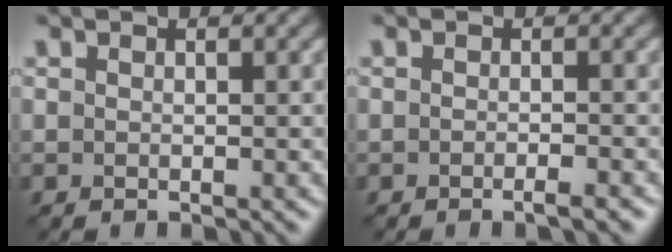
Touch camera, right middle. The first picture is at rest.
{"total": 1.7, "force": [-0.9, 0.3, 1.3], "torque": [-0.012, 0.001, -0.017]}